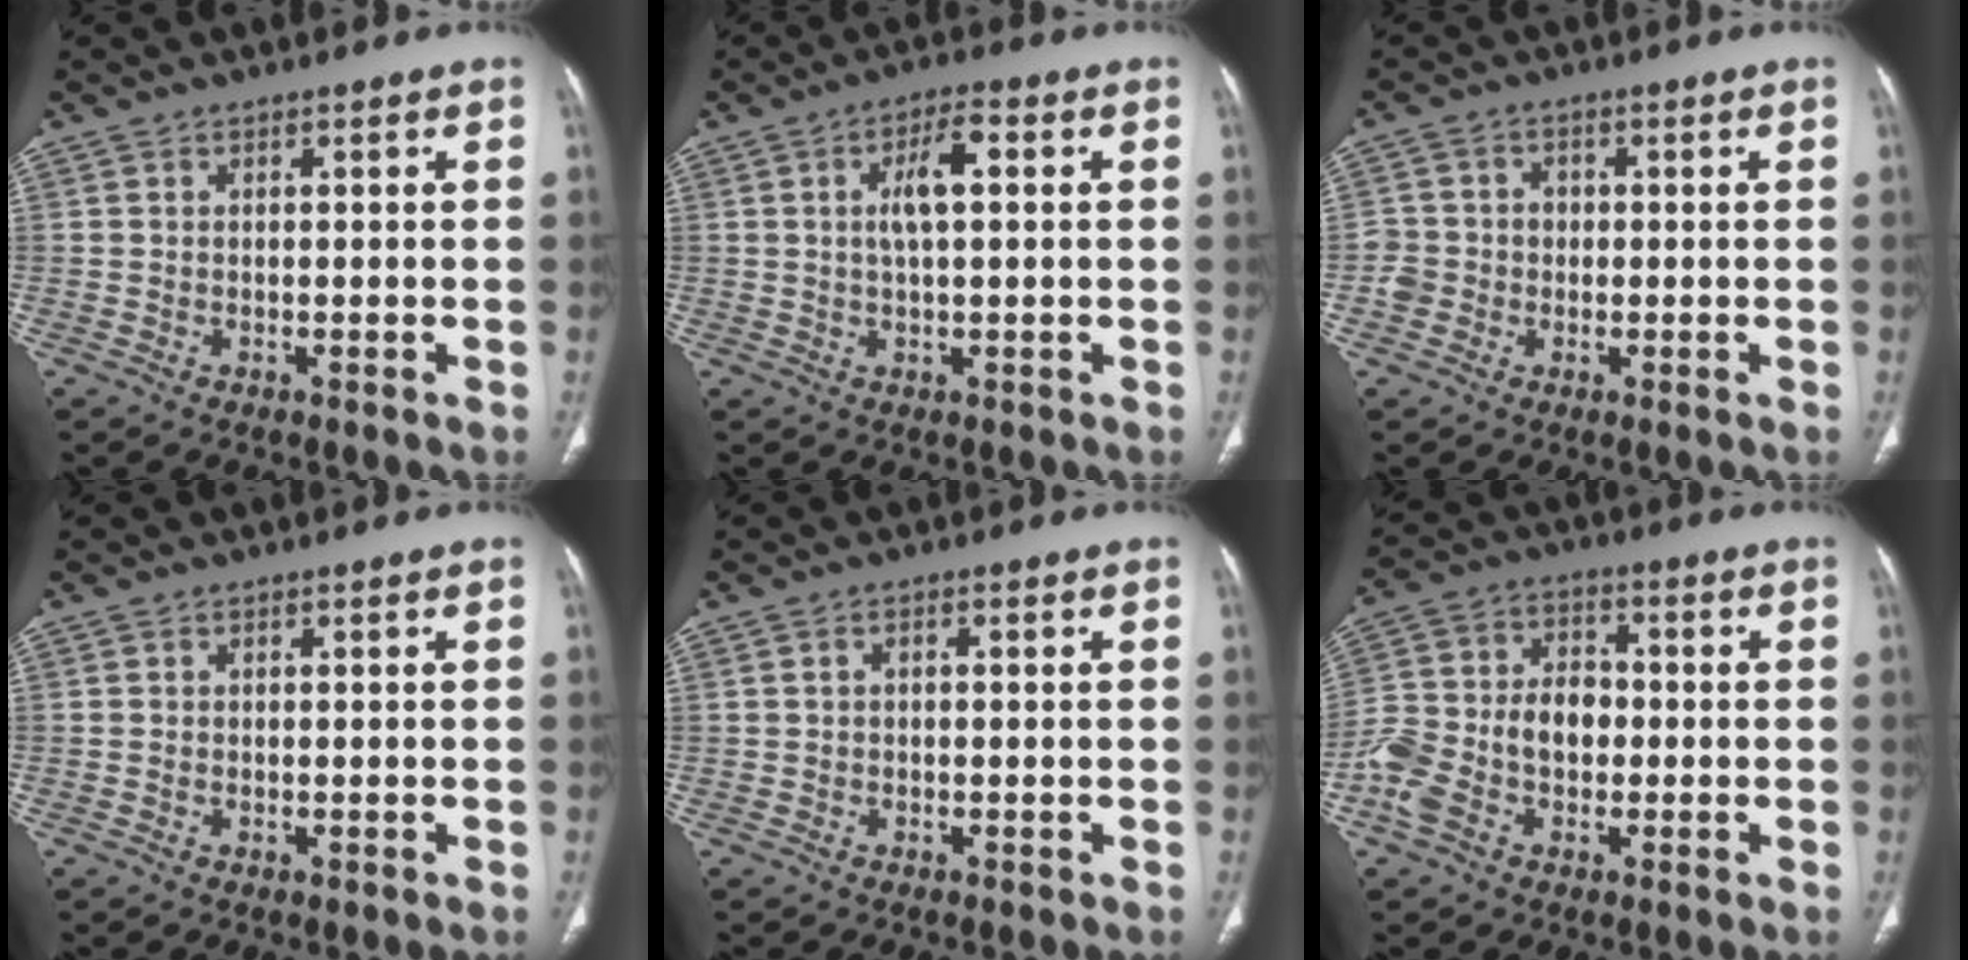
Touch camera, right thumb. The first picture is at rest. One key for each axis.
{"total": 6.2, "fx": 1.1, "fy": 2.2, "fz": 5.7, "tx": -0.108, "ty": 0.010, "tz": 0.016}
{"total": 4.3, "fx": -1.0, "fy": 4.1, "fz": 0.9, "tx": 0.002, "ty": 0.016, "tz": -0.023}
{"total": 0.0}
{"total": 0.7, "fx": 0.0, "fy": 0.4, "fz": 0.6, "tx": -0.011, "ty": 0.002, "tz": -0.002}
{"total": 13.2, "fx": -2.9, "fy": 8.9, "fz": 9.3, "tx": -0.186, "ty": 0.037, "tz": -0.059}